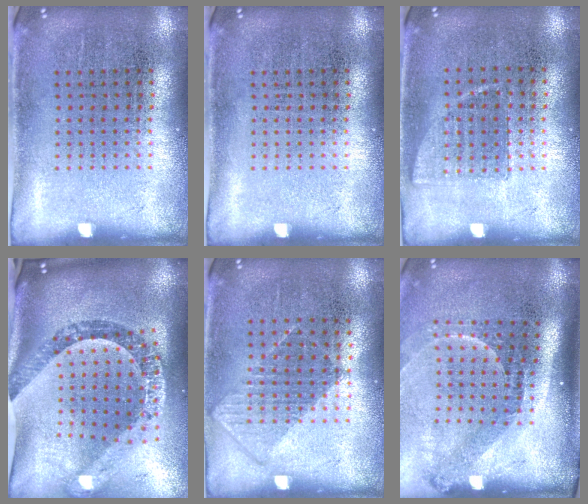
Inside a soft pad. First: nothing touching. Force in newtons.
{"total": 0.0}
{"total": 0.7, "press": 0.6, "slide": 0.3}
{"total": 2.4, "press": 1.9, "slide": 1.5}
{"total": 0.8, "press": 0.7, "slide": 0.4}
{"total": 2.2, "press": 1.5, "slide": 1.6}